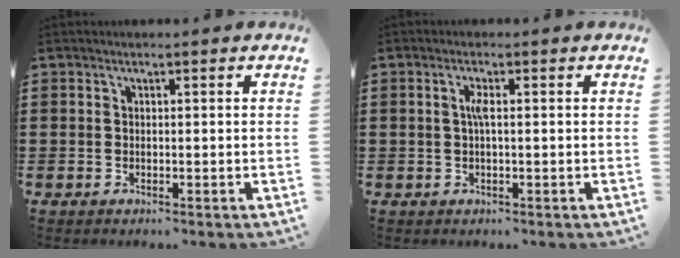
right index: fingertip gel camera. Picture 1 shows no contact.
{"total": 2.0, "force": [0.0, 0.3, 2.0], "torque": [-0.040, -0.002, 0.000]}